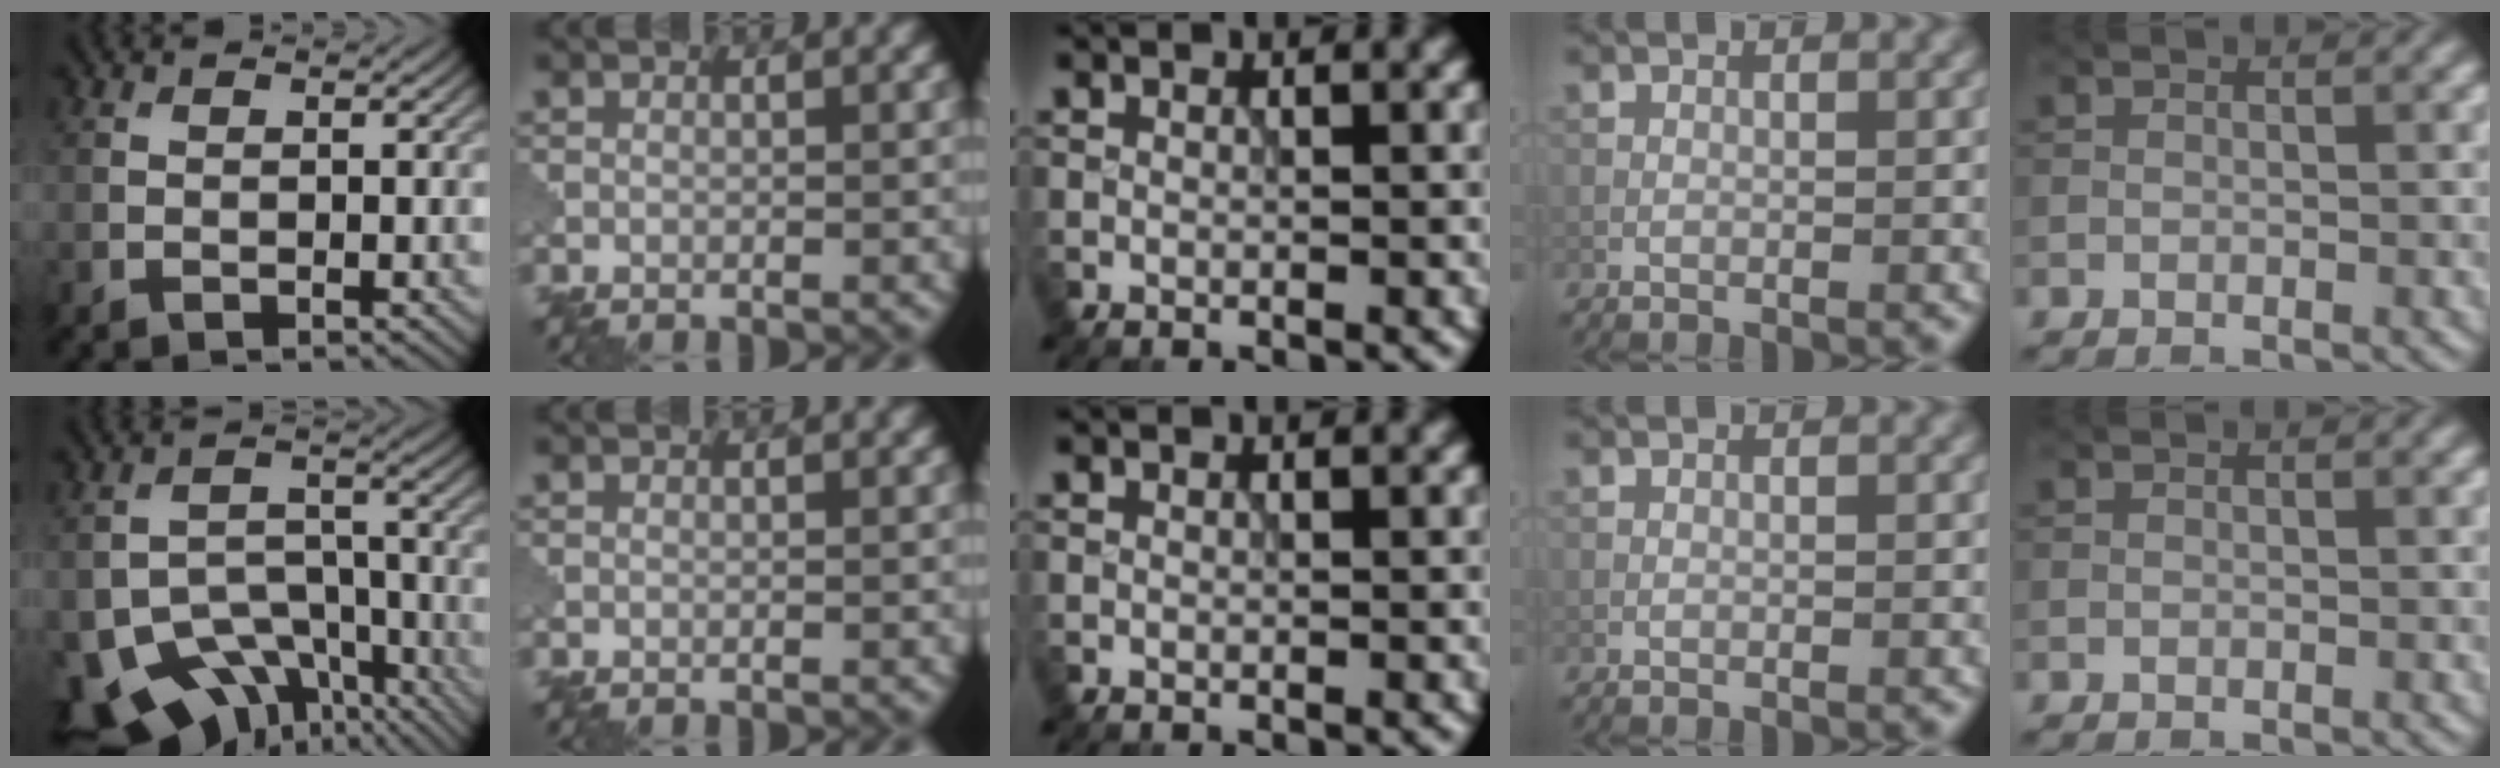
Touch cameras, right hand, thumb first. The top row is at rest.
{"thumb": {"total": 13.9, "force": [-9.2, 8.0, 6.8], "torque": [-0.139, -0.041, -0.132]}}